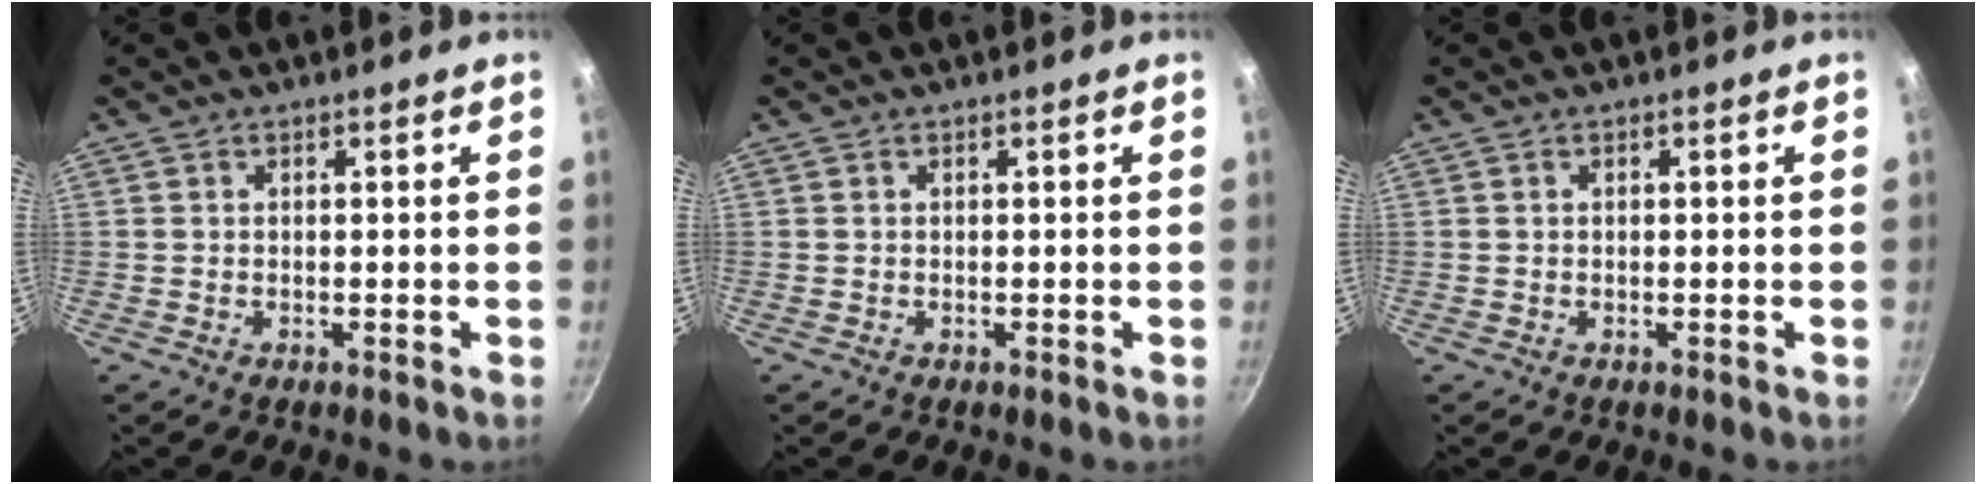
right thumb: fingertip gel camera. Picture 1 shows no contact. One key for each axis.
{"total": 0.0}
{"total": 0.0}